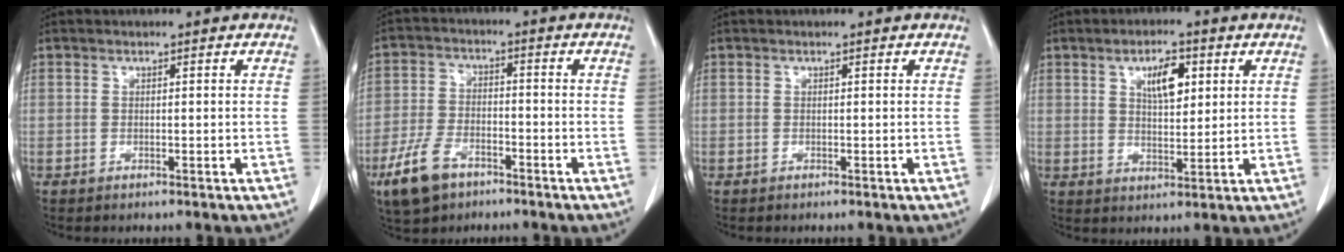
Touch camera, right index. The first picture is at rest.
{"total": 8.3, "force": [-5.1, 4.5, 4.7], "torque": [-0.113, -0.002, -0.092]}
{"total": 0.0}
{"total": 6.1, "force": [2.4, 2.3, 5.1], "torque": [-0.086, 0.002, 0.043]}